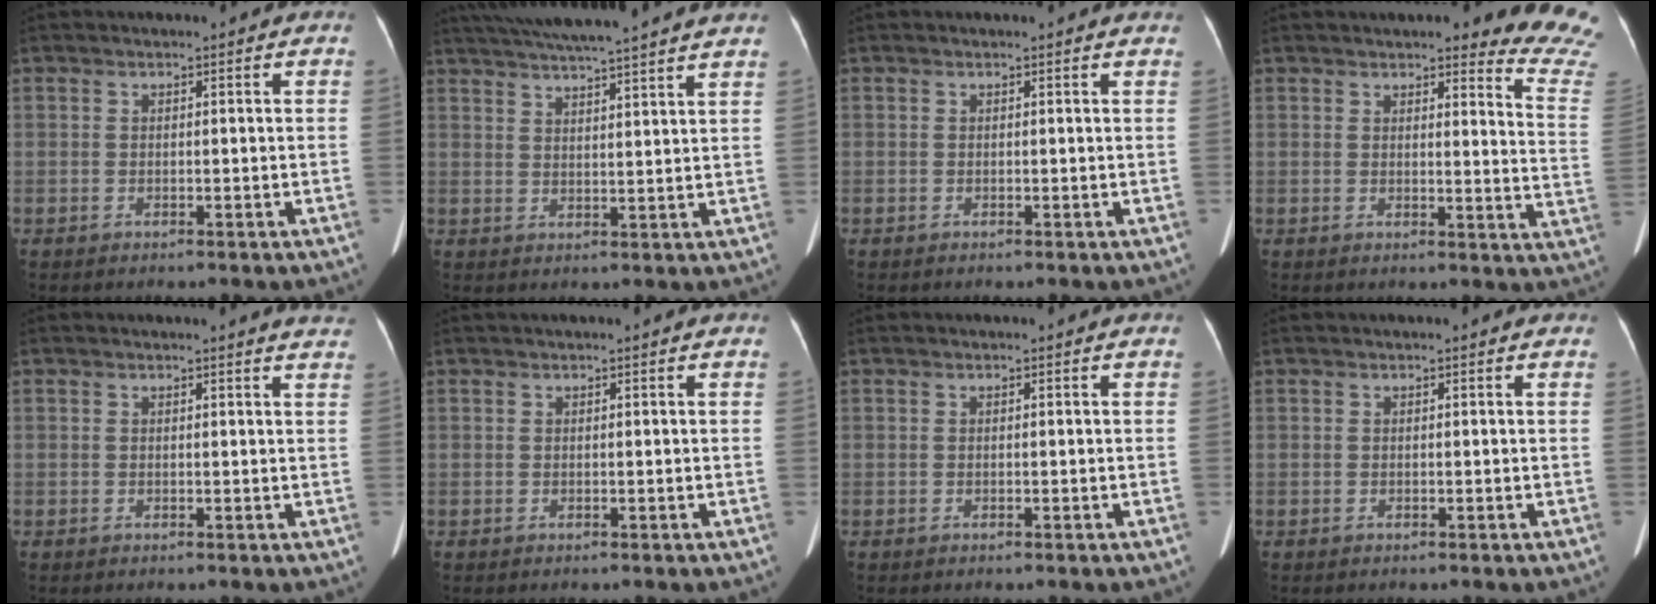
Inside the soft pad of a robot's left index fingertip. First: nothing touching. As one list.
[{"total": 18.5, "force": [16.5, 0.0, 8.4], "torque": [-0.146, 0.021, 0.224]}, {"total": 1.9, "force": [1.6, 0.7, 0.5], "torque": [-0.010, 0.014, 0.002]}, {"total": 11.8, "force": [11.3, 0.5, 3.2], "torque": [-0.007, -0.086, 0.091]}, {"total": 5.3, "force": [5.1, 0.9, 1.0], "torque": [-0.004, -0.002, 0.028]}, {"total": 1.1, "force": [1.0, -0.1, 0.6], "torque": [-0.007, 0.025, 0.020]}, {"total": 0.0}, {"total": 1.0, "force": [0.8, 0.4, 0.5], "torque": [-0.008, 0.020, 0.003]}]